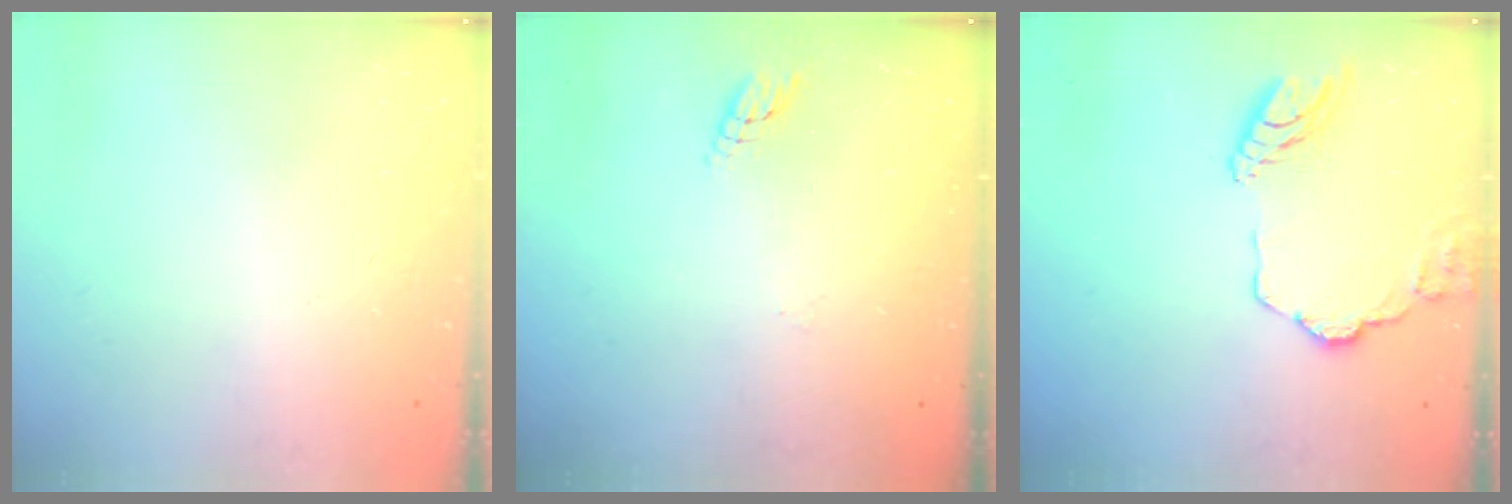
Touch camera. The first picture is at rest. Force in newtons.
{"total": 4.0, "press": 4.0, "slide": 0.4}
{"total": 13.1, "press": 13.0, "slide": 1.4}